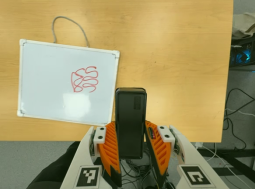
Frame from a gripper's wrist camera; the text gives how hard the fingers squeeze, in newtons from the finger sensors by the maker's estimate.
{"total": 4.2, "left": 2.9, "right": 5.6}